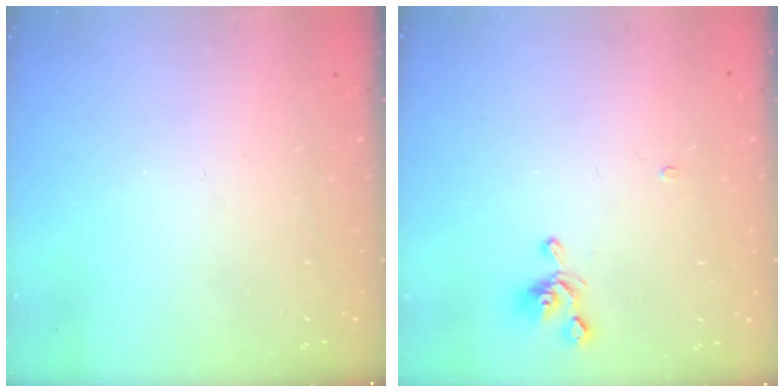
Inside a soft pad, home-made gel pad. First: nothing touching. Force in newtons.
{"total": 2.4, "press": 2.3, "slide": 0.7}